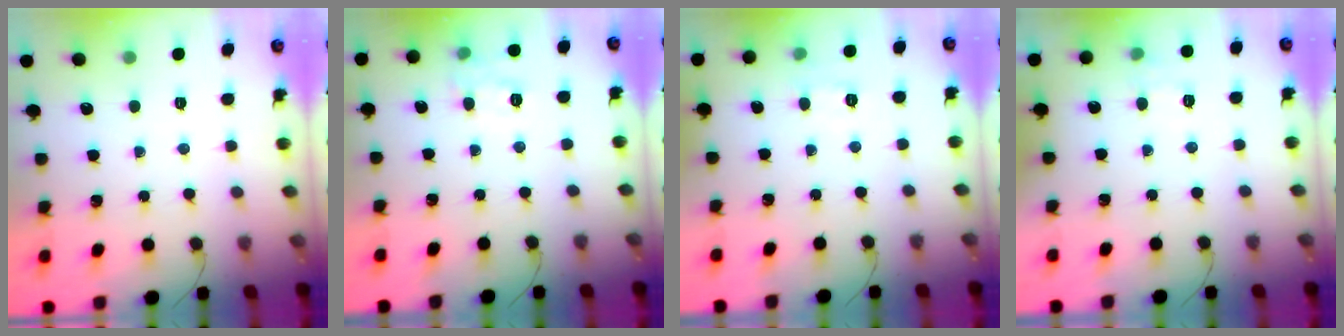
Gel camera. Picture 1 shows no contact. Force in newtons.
{"total": 8.5, "press": 8.5, "slide": 1.0}
{"total": 4.3, "press": 4.0, "slide": 1.5}
{"total": 7.5, "press": 7.3, "slide": 2.0}